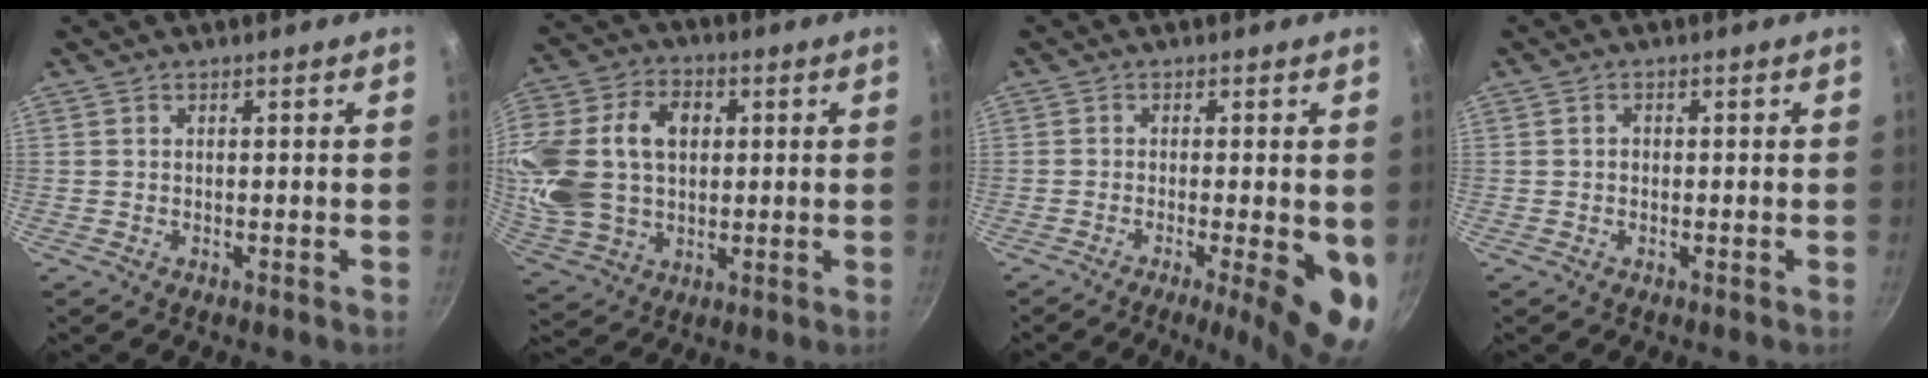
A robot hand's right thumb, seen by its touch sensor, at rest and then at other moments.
{"total": 22.3, "force": [3.2, 16.0, 15.2], "torque": [-0.307, 0.020, 0.061]}
{"total": 10.1, "force": [-2.6, 2.4, 9.4], "torque": [-0.122, -0.001, -0.033]}
{"total": 0.8, "force": [-0.1, 0.7, 0.3], "torque": [-0.004, 0.005, -0.003]}